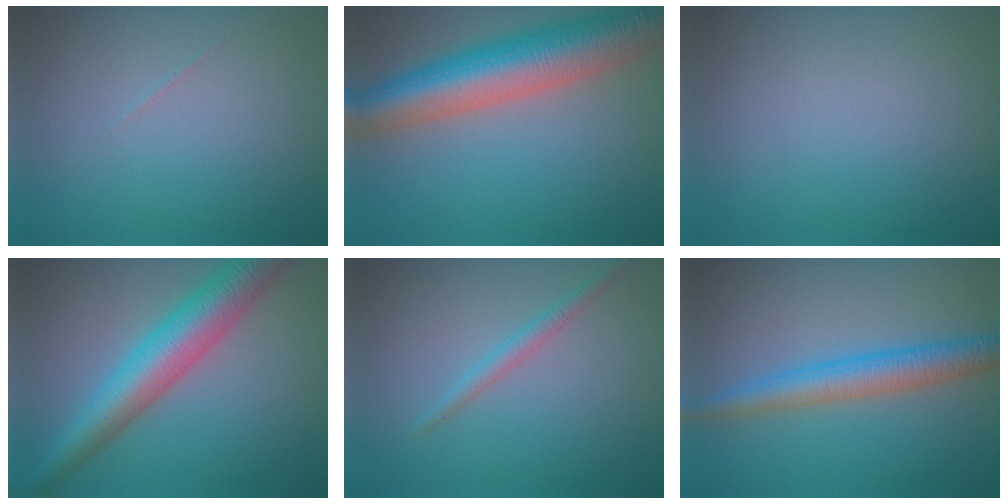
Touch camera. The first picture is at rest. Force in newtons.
{"total": 9.8, "press": 9.8, "slide": 0.1}
{"total": 0.0}
{"total": 7.1, "press": 7.1, "slide": 0.1}
{"total": 1.5, "press": 1.5, "slide": 0.0}
{"total": 4.2, "press": 4.2, "slide": 0.1}